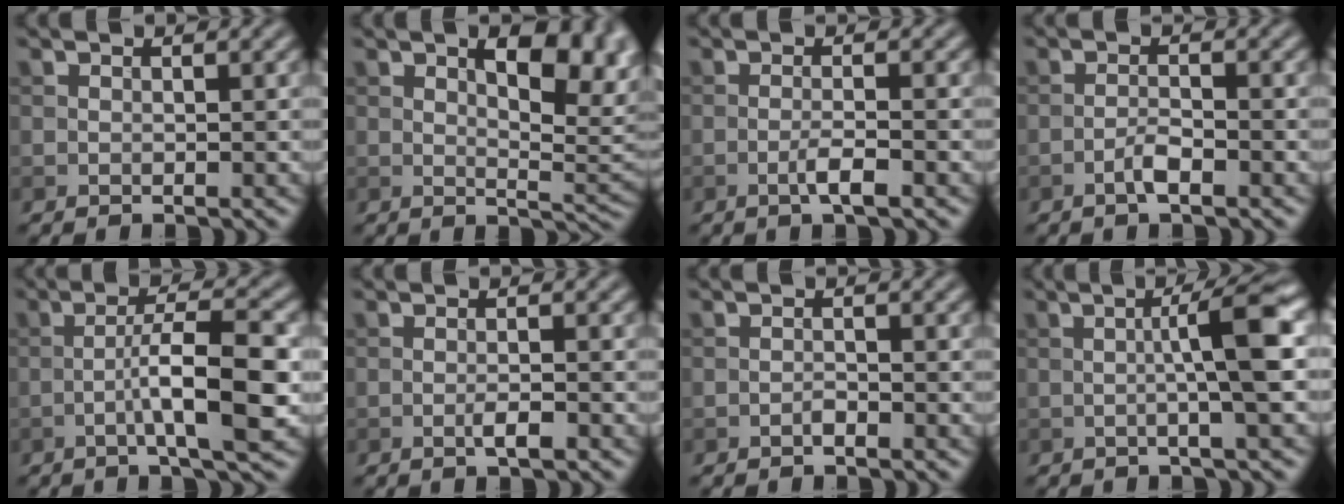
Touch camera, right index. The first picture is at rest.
{"total": 9.2, "force": [2.7, 3.9, 7.8], "torque": [-0.104, -0.001, 0.047]}
{"total": 2.2, "force": [-1.0, 0.2, 2.0], "torque": [-0.036, 0.006, -0.022]}
{"total": 1.8, "force": [-1.1, 0.3, 1.4], "torque": [-0.027, 0.005, -0.023]}
{"total": 6.8, "force": [-2.0, 1.0, 6.4], "torque": [-0.103, 0.015, -0.038]}
{"total": 1.7, "force": [-0.7, 0.2, 1.5], "torque": [-0.026, 0.002, -0.015]}
{"total": 0.8, "force": [-0.6, 0.1, 0.5], "torque": [-0.009, 0.002, -0.012]}
{"total": 5.3, "force": [0.1, 0.4, 5.3], "torque": [-0.078, 0.011, -0.003]}